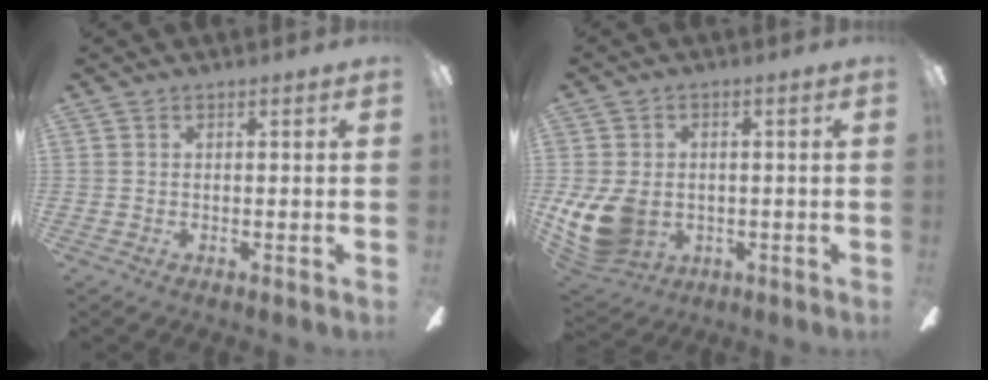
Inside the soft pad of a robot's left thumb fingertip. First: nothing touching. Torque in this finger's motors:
{"motor_torque": [-0.35, 1.10, 0.15, -0.04, 0.13]}